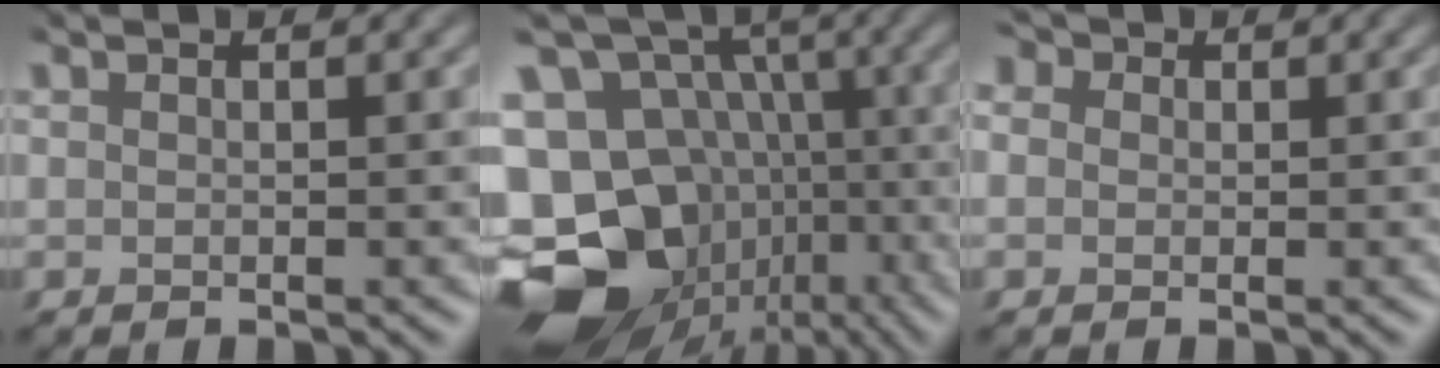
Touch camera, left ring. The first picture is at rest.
{"total": 19.7, "force": [-6.8, 16.9, 7.4], "torque": [-0.153, -0.009, -0.105]}
{"total": 3.5, "force": [1.5, 2.9, 1.4], "torque": [-0.050, 0.011, 0.021]}